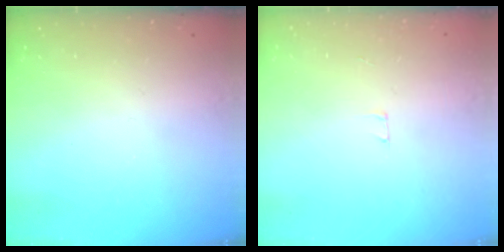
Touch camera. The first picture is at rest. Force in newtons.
{"total": 1.8, "press": 1.8, "slide": 0.1}